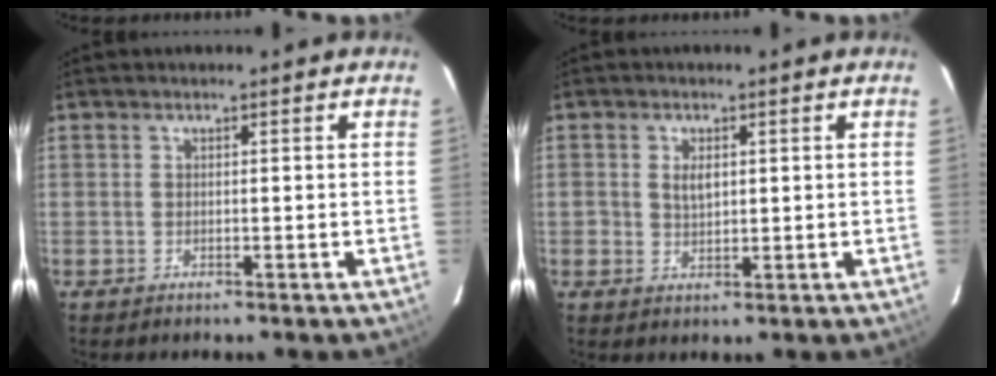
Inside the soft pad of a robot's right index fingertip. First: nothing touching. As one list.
[{"total": 3.0, "force": [0.6, 2.1, 2.0], "torque": [-0.034, 0.003, 0.013]}]